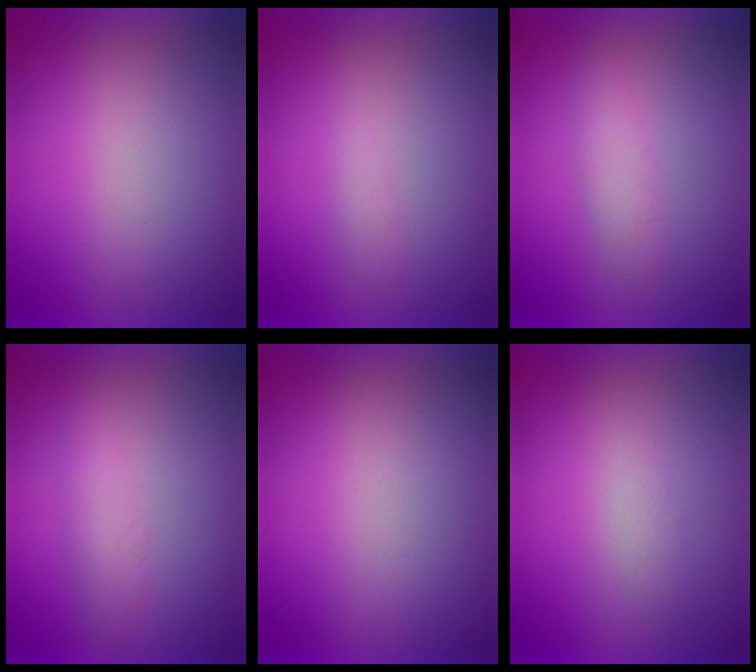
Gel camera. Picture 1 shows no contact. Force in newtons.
{"total": 1.2}
{"total": 2.4}
{"total": 2.5}
{"total": 0.0}
{"total": 1.3}